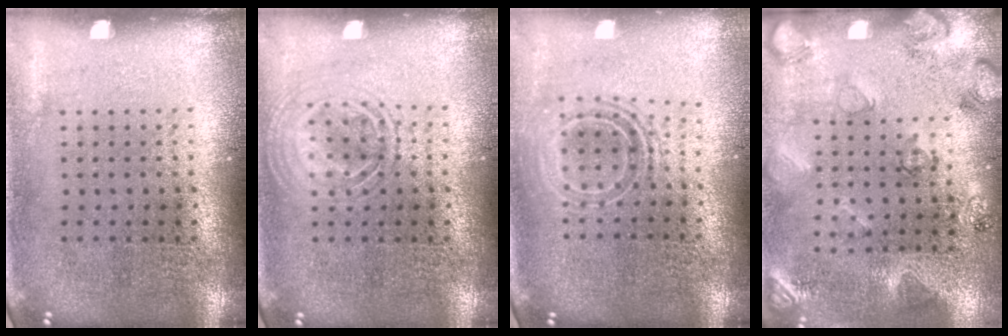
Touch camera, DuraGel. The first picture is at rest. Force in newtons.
{"total": 1.3, "press": 1.3, "slide": 0.2}
{"total": 1.8, "press": 1.3, "slide": 1.1}
{"total": 2.2, "press": 1.9, "slide": 1.1}